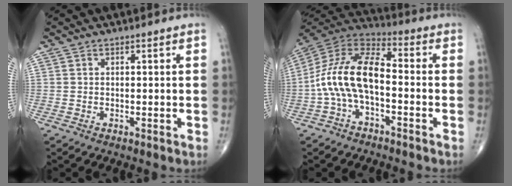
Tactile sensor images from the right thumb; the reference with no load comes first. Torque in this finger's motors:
{"motor_torque": [0.32, 0.31, 0.98, -0.82, 0.50]}